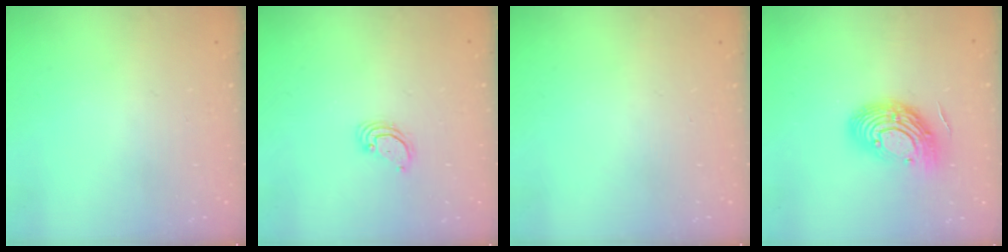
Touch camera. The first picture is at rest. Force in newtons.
{"total": 3.4, "press": 3.4, "slide": 0.1}
{"total": 0.0}
{"total": 14.4, "press": 14.3, "slide": 1.2}